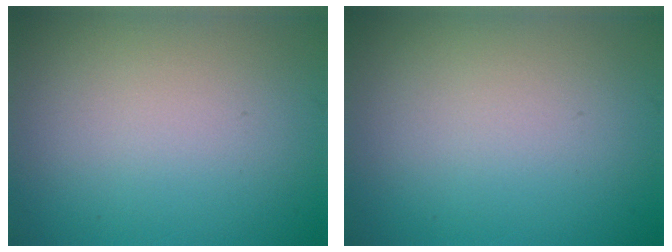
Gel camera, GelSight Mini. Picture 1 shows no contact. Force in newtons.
{"total": 0.0}